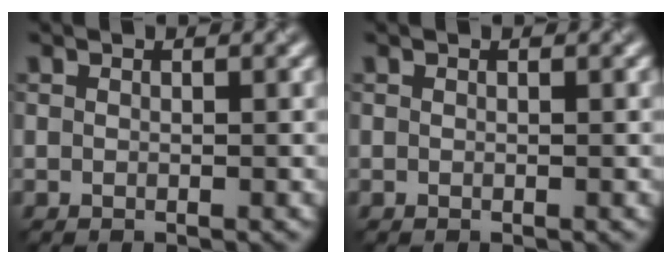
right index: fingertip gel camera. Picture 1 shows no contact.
{"total": 0.0}